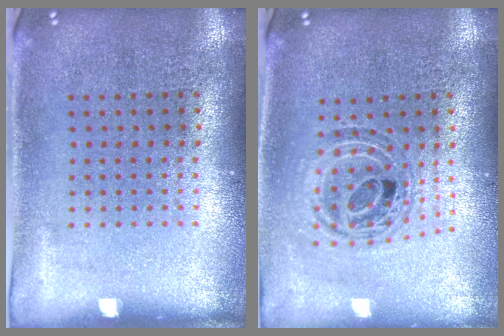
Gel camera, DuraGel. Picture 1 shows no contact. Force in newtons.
{"total": 0.8, "press": 0.8, "slide": 0.2}